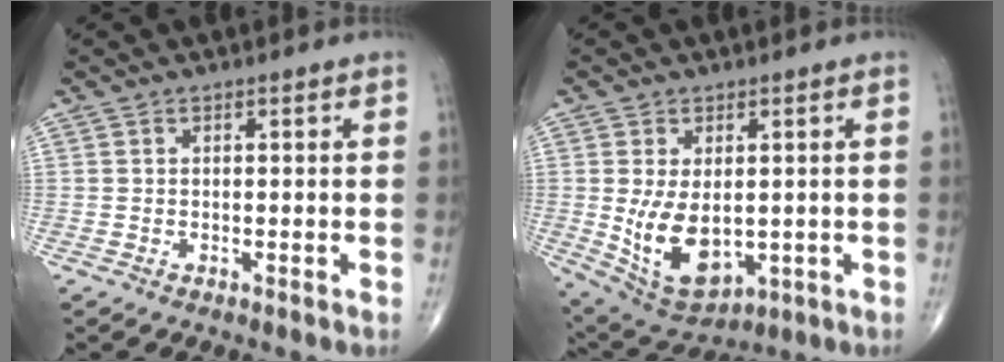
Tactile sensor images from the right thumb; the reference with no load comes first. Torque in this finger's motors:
{"motor_torque": [-0.23, 0.79, 0.77, 0.58, 0.34]}